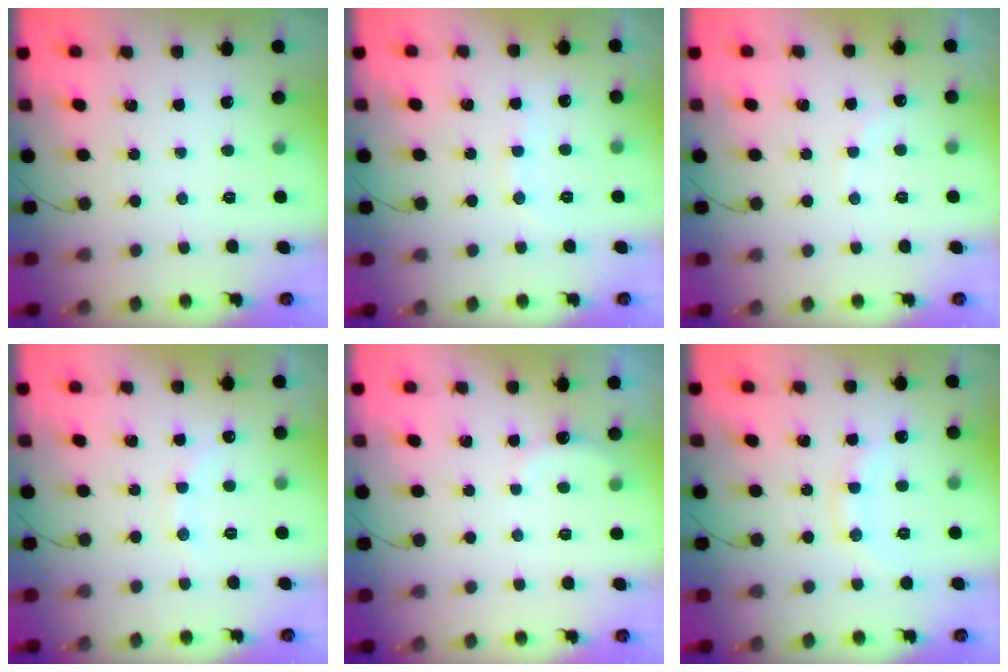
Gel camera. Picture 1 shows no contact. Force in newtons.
{"total": 6.8, "press": 6.7, "slide": 1.2}
{"total": 5.5, "press": 5.4, "slide": 0.9}
{"total": 7.9, "press": 7.7, "slide": 1.7}
{"total": 4.0, "press": 3.9, "slide": 1.1}
{"total": 10.5, "press": 10.4, "slide": 1.0}